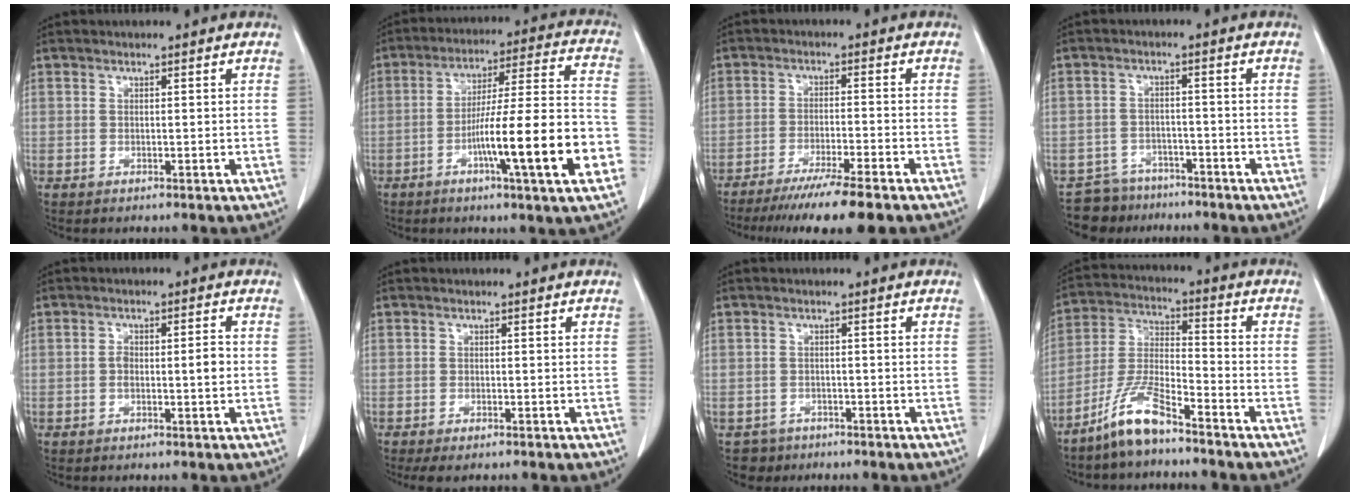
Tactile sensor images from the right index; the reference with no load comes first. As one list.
[{"total": 18.0, "force": [-6.1, 0.4, 16.9], "torque": [-0.245, 0.007, -0.094]}, {"total": 11.2, "force": [-8.8, -0.6, 6.9], "torque": [-0.096, -0.030, -0.138]}, {"total": 5.8, "force": [-4.9, 3.1, -0.8], "torque": [0.020, 0.013, -0.082]}, {"total": 3.5, "force": [-0.4, 1.0, 3.3], "torque": [-0.058, 0.009, -0.007]}, {"total": 2.8, "force": [-2.2, 0.9, 1.5], "torque": [-0.025, -0.007, -0.031]}, {"total": 2.8, "force": [-1.8, 2.0, -0.6], "torque": [0.007, 0.008, -0.032]}, {"total": 9.0, "force": [-6.9, 1.3, 5.6], "torque": [-0.130, -0.010, -0.142]}]